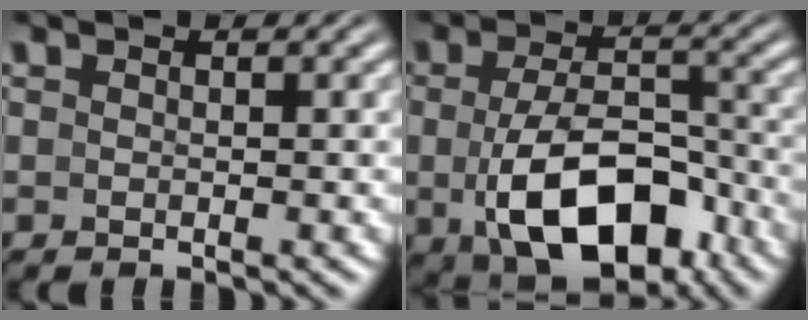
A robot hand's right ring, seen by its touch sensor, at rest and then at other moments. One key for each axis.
{"total": 8.9, "fx": -3.5, "fy": 4.2, "fz": 7.0, "tx": -0.112, "ty": -0.022, "tz": -0.045}